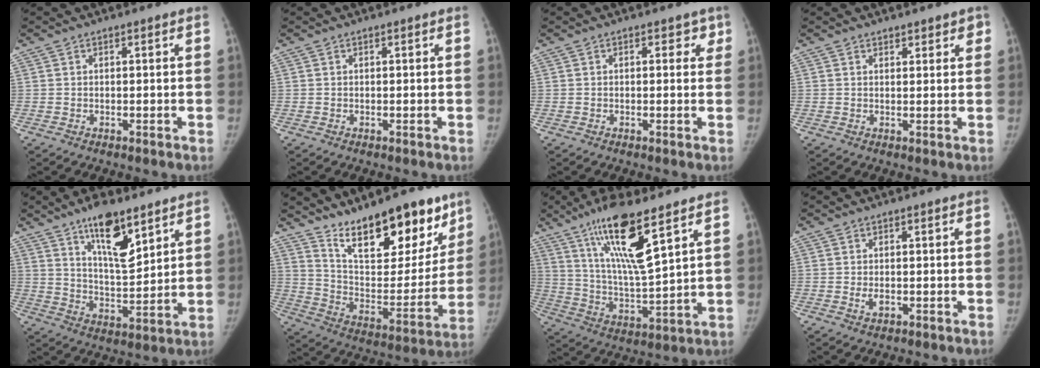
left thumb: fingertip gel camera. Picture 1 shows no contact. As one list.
[{"total": 0.0}, {"total": 2.0, "force": [1.0, 1.3, 1.1], "torque": [0.014, 0.000, 0.006]}, {"total": 2.7, "force": [2.0, 1.4, 1.1], "torque": [0.013, -0.010, 0.025]}, {"total": 12.7, "force": [8.1, 4.3, 8.8], "torque": [-0.124, -0.055, 0.142]}, {"total": 22.7, "force": [15.9, 9.2, 13.3], "torque": [-0.140, -0.091, 0.258]}, {"total": 17.6, "force": [10.3, 3.4, 14.0], "torque": [-0.252, -0.056, 0.198]}, {"total": 1.7, "force": [-0.1, 1.0, 1.3], "torque": [-0.023, -0.004, 0.001]}]